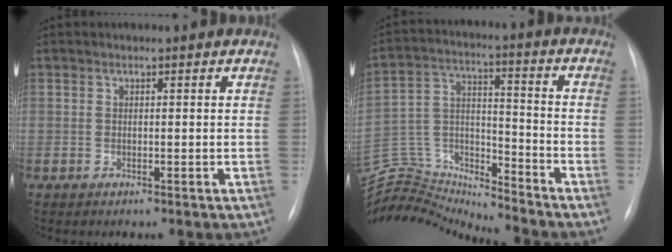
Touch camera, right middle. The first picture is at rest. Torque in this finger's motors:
{"motor_torque": [-0.50, -0.74, -0.27, -0.08]}